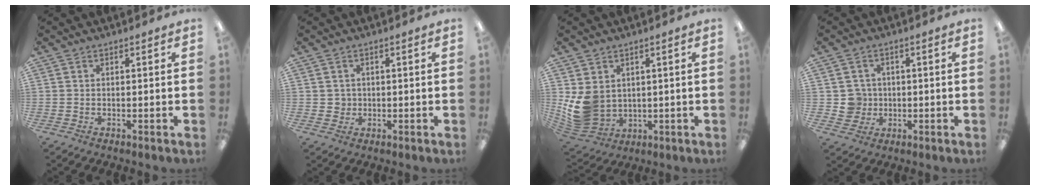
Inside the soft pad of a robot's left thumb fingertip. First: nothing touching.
{"total": 1.9, "force": [0.3, 1.9, 0.2], "torque": [-0.008, 0.004, 0.005]}
{"total": 9.5, "force": [1.3, 7.9, 5.1], "torque": [-0.123, -0.018, 0.029]}
{"total": 4.6, "force": [0.2, 4.6, 0.4], "torque": [-0.005, 0.004, 0.005]}